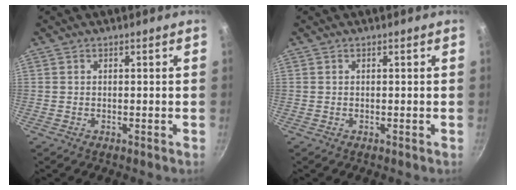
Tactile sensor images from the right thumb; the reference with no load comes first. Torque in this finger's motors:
{"motor_torque": [-0.02, 0.02, -0.25, 0.25, 0.00]}